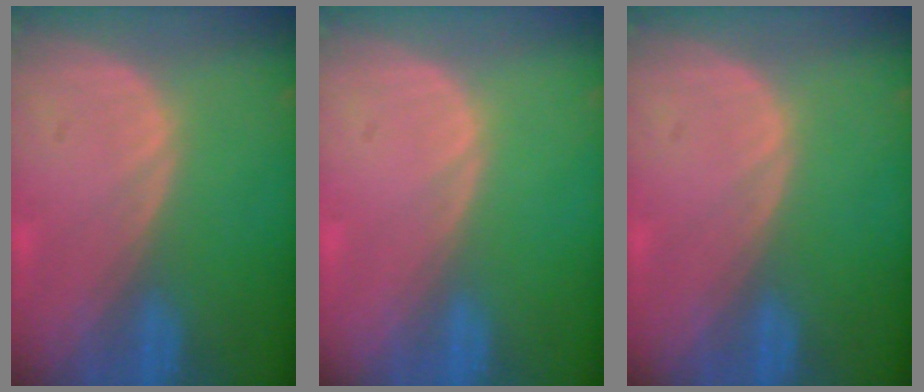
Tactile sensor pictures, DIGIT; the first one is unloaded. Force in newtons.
{"total": 0.0}
{"total": 0.0}